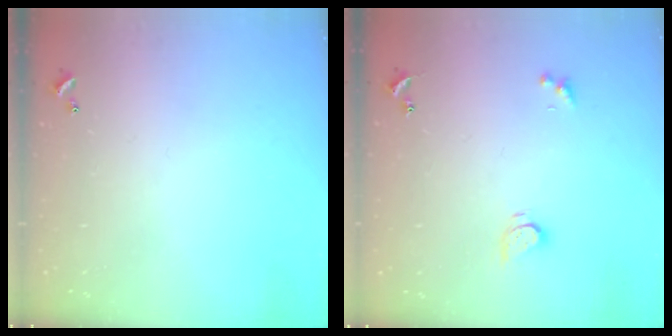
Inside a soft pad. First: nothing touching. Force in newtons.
{"total": 2.6, "press": 2.6, "slide": 0.2}